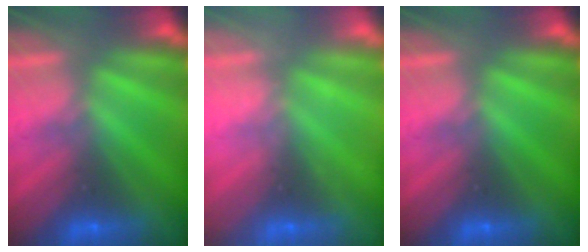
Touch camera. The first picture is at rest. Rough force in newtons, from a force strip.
{"total": 1.9}
{"total": 0.0}